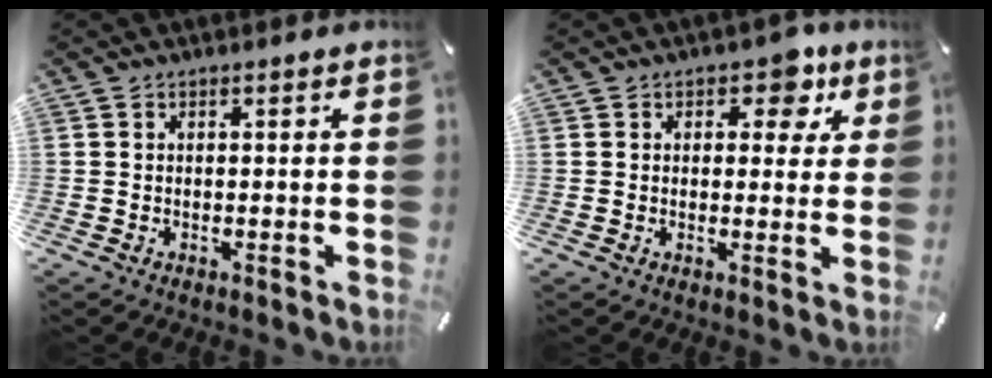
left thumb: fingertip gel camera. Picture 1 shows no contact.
{"total": 6.1, "force": [3.1, 4.0, 3.3], "torque": [-0.021, -0.013, 0.044]}